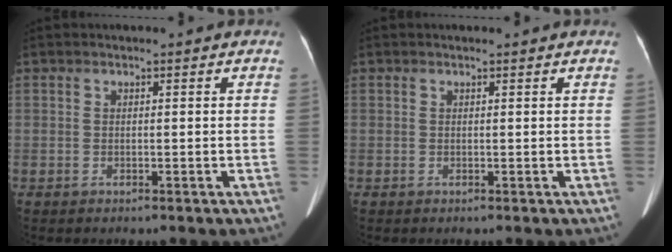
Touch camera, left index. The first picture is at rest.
{"total": 0.7, "force": [0.7, 0.1, 0.1], "torque": [-0.009, 0.005, 0.008]}